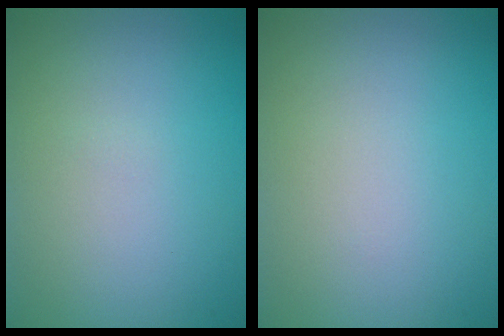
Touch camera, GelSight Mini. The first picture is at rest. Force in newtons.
{"total": 0.0}